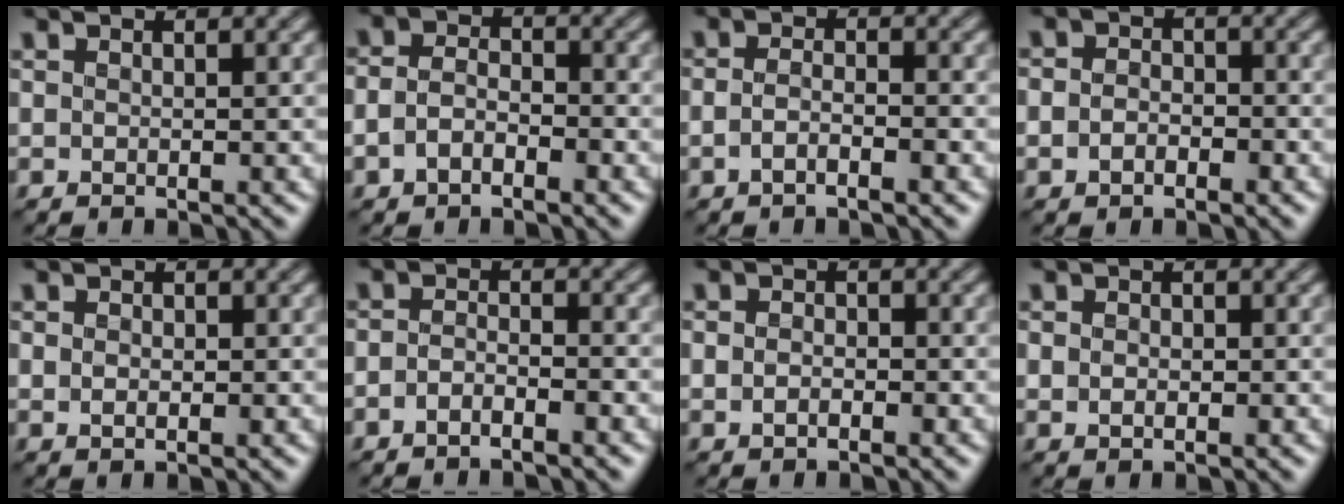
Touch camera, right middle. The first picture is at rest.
{"total": 2.6, "force": [-1.1, 1.6, 1.7], "torque": [-0.034, 0.004, -0.025]}
{"total": 1.8, "force": [-0.9, 0.6, 1.4], "torque": [-0.029, 0.000, -0.021]}
{"total": 2.0, "force": [-0.8, 1.5, 1.2], "torque": [-0.016, 0.001, -0.019]}
{"total": 1.5, "force": [-0.1, 1.0, 1.1], "torque": [-0.017, -0.001, 0.001]}
{"total": 1.8, "force": [-1.2, 0.6, 1.2], "torque": [-0.022, 0.002, -0.024]}
{"total": 2.0, "force": [-0.4, 1.4, 1.4], "torque": [-0.014, 0.008, -0.016]}
{"total": 1.9, "force": [-0.1, 1.4, 1.3], "torque": [-0.011, 0.003, -0.002]}